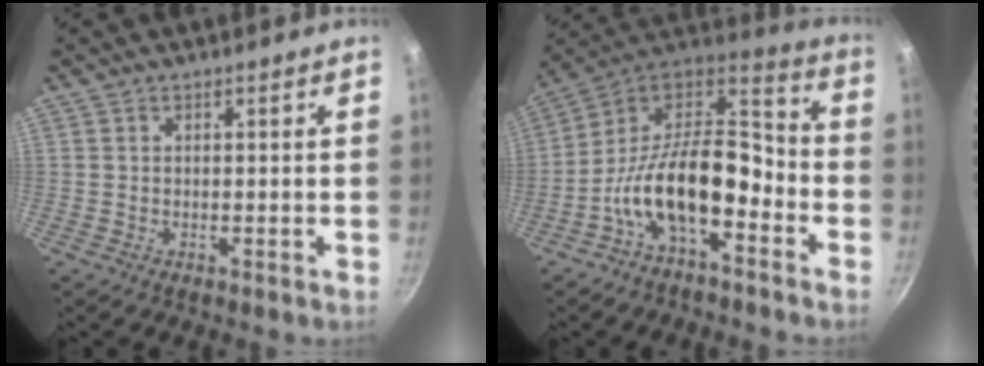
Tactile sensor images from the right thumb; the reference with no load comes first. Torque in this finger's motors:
{"motor_torque": [0.52, 0.43, 1.75, -1.02, 0.38]}